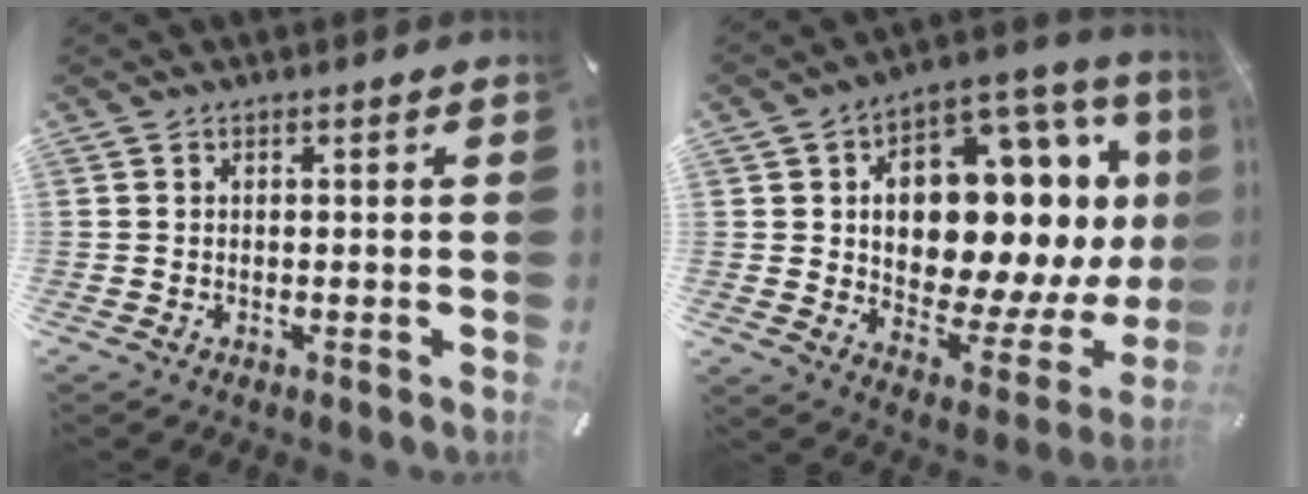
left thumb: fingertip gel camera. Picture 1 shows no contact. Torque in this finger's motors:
{"motor_torque": [2.51, 2.50, 0.57, -0.27, 0.20]}